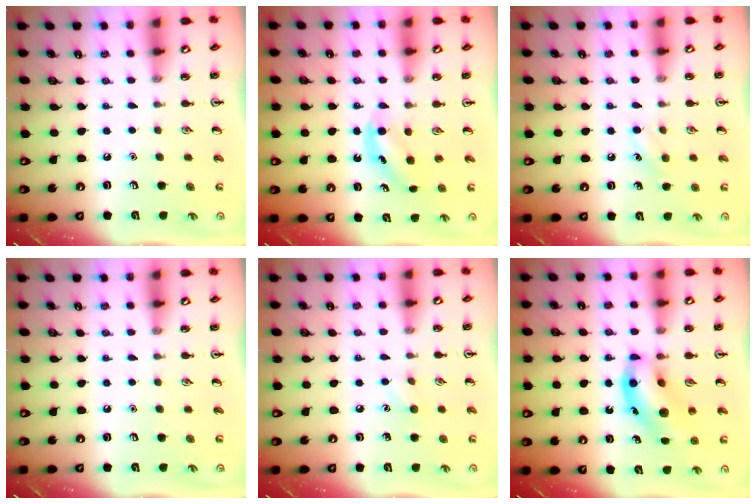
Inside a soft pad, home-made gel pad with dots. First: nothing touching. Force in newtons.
{"total": 4.6, "press": 4.3, "slide": 1.5}
{"total": 6.5, "press": 6.1, "slide": 2.0}
{"total": 0.0}
{"total": 5.2, "press": 4.9, "slide": 1.6}
{"total": 11.3, "press": 10.9, "slide": 3.0}